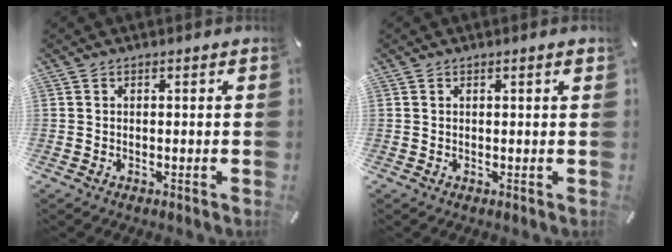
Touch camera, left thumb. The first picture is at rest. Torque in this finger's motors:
{"motor_torque": [0.48, 0.02, 0.21, -0.10, 0.00]}